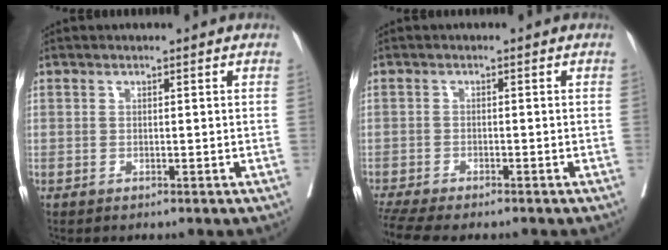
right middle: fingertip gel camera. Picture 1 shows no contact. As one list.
[{"total": 9.2, "force": [-7.8, 1.6, 4.7], "torque": [-0.084, -0.002, -0.122]}]